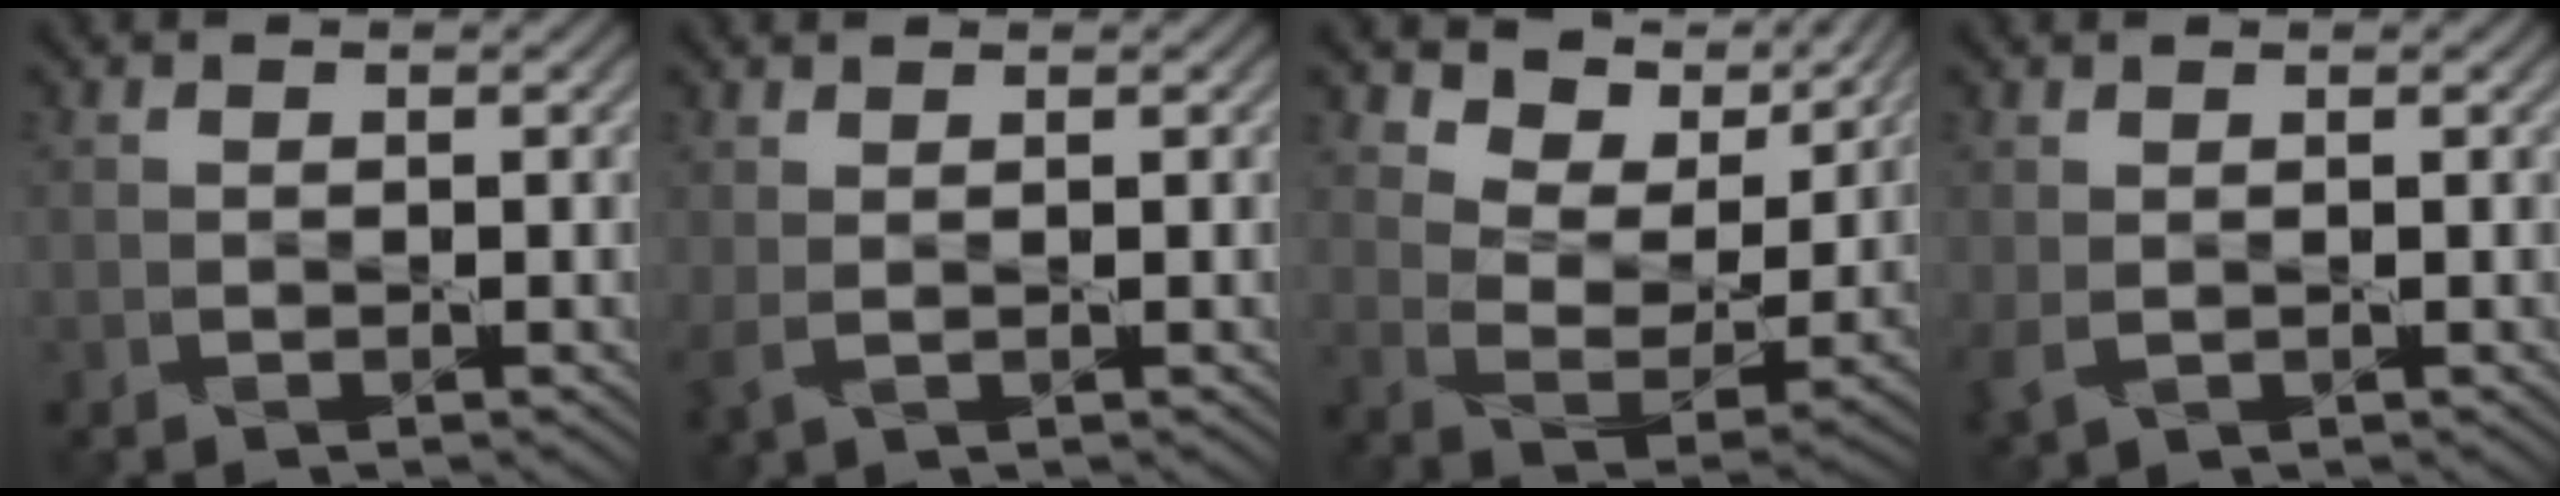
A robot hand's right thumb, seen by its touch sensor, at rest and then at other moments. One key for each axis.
{"total": 1.8, "fx": 0.9, "fy": 0.4, "fz": 1.5, "tx": -0.041, "ty": 0.004, "tz": 0.019}
{"total": 9.8, "fx": 6.9, "fy": 4.8, "fz": 5.0, "tx": -0.111, "ty": -0.009, "tz": 0.117}
{"total": 1.9, "fx": 0.3, "fy": 1.2, "fz": 1.5, "tx": -0.048, "ty": -0.005, "tz": 0.007}